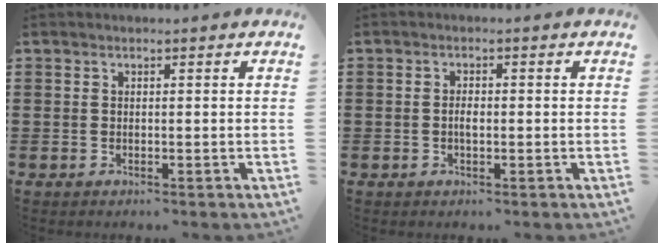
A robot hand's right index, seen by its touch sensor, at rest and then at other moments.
{"total": 1.5, "force": [-0.2, 0.6, 1.3], "torque": [-0.025, 0.000, -0.004]}